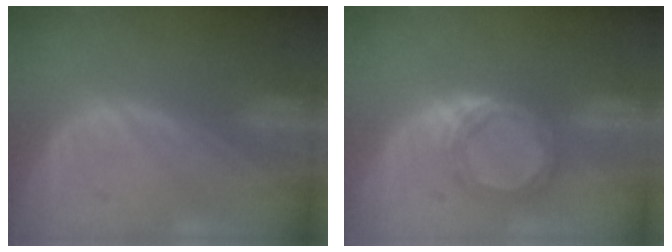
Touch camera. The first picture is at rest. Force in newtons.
{"total": 4.8, "press": 4.8, "slide": 0.3}